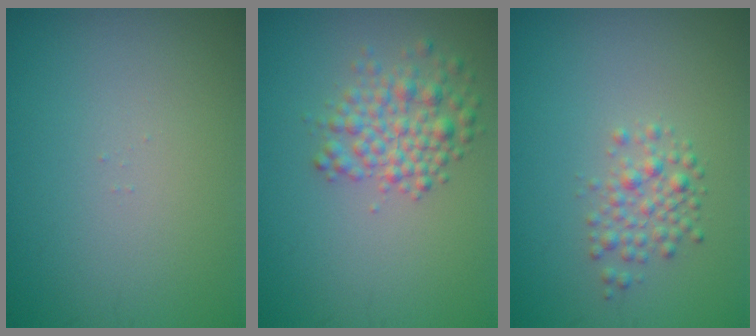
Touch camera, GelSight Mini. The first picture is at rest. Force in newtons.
{"total": 3.5, "press": 3.5, "slide": 0.1}
{"total": 2.2, "press": 2.2, "slide": 0.1}